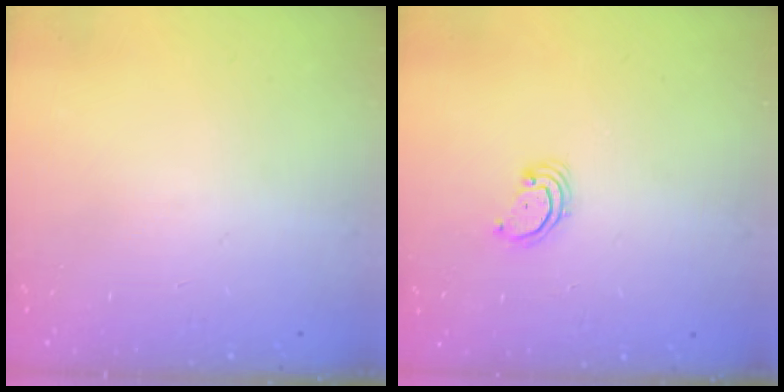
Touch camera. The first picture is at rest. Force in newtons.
{"total": 2.3, "press": 2.3, "slide": 0.2}